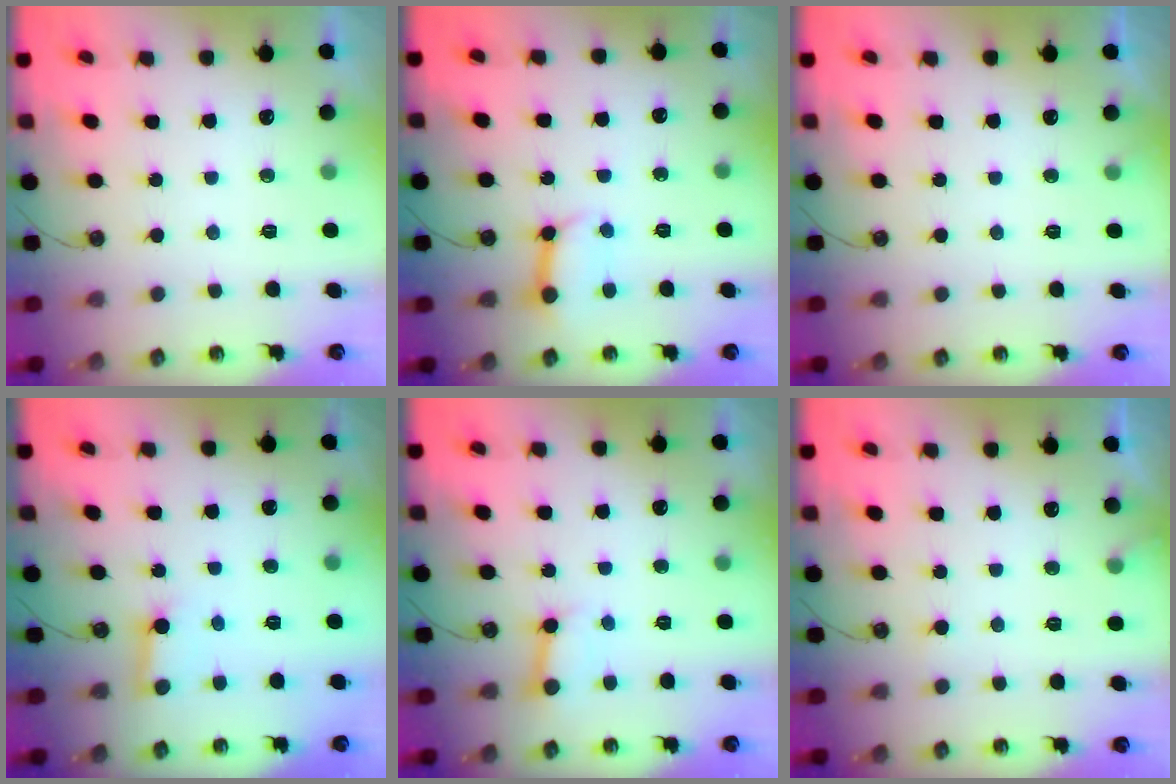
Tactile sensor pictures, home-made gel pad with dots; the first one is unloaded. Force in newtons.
{"total": 8.5, "press": 8.4, "slide": 1.1}
{"total": 2.9, "press": 2.9, "slide": 0.2}
{"total": 4.0, "press": 3.9, "slide": 0.4}
{"total": 3.6, "press": 3.6, "slide": 0.2}
{"total": 5.2, "press": 5.1, "slide": 0.4}